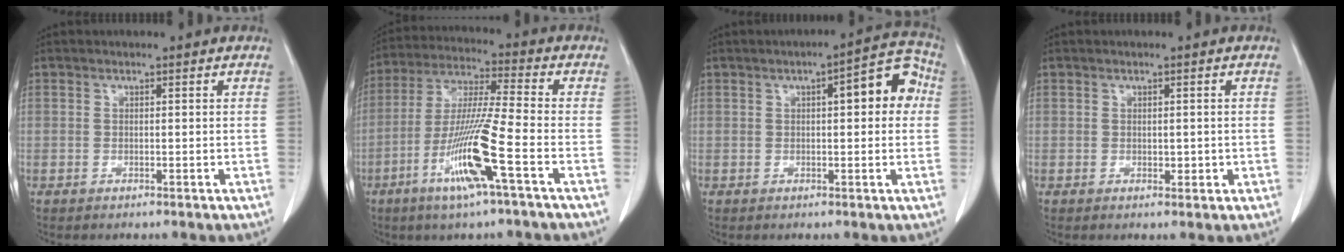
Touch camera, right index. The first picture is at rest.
{"total": 13.1, "force": [-5.4, -0.6, 12.0], "torque": [-0.240, -0.014, -0.106]}
{"total": 7.8, "force": [1.5, 2.2, 7.4], "torque": [-0.087, 0.029, 0.012]}
{"total": 1.4, "force": [0.0, 0.9, 1.1], "torque": [-0.010, 0.001, 0.005]}